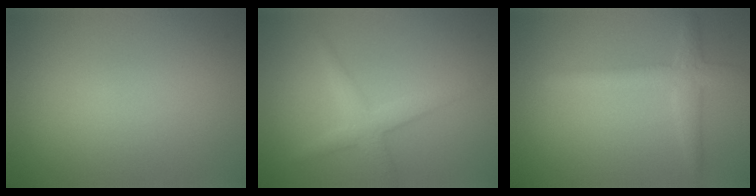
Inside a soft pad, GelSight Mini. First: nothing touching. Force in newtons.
{"total": 2.6, "press": 2.6, "slide": 0.1}
{"total": 2.8, "press": 2.8, "slide": 0.1}